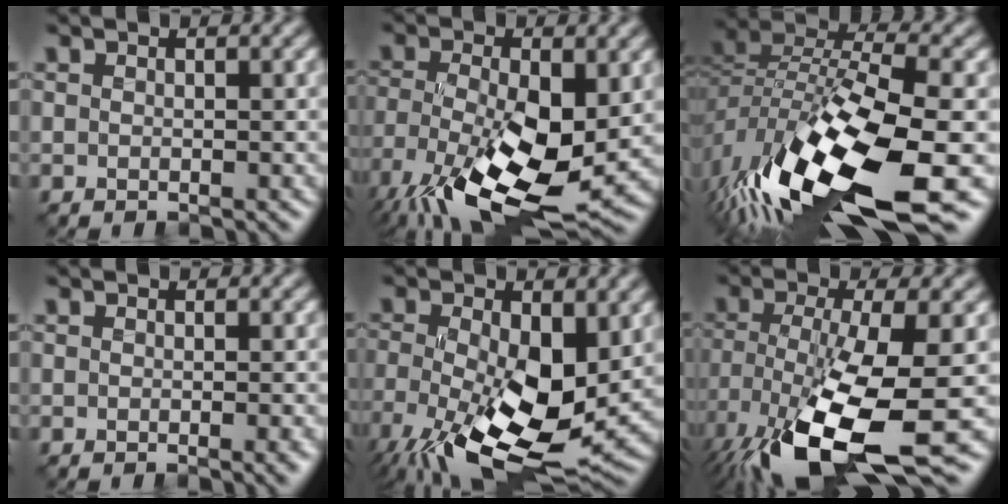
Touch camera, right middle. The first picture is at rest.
{"total": 13.7, "force": [-5.2, 5.8, 11.3], "torque": [-0.232, -0.043, -0.091]}
{"total": 16.4, "force": [-8.2, 5.5, 13.0], "torque": [-0.270, -0.025, -0.140]}
{"total": 1.3, "force": [-0.3, 0.3, 1.2], "torque": [-0.013, -0.003, -0.007]}
{"total": 13.4, "force": [-3.7, 6.1, 11.4], "torque": [-0.218, -0.032, -0.064]}
{"total": 13.0, "force": [-6.3, 3.7, 10.8], "torque": [-0.223, -0.032, -0.112]}